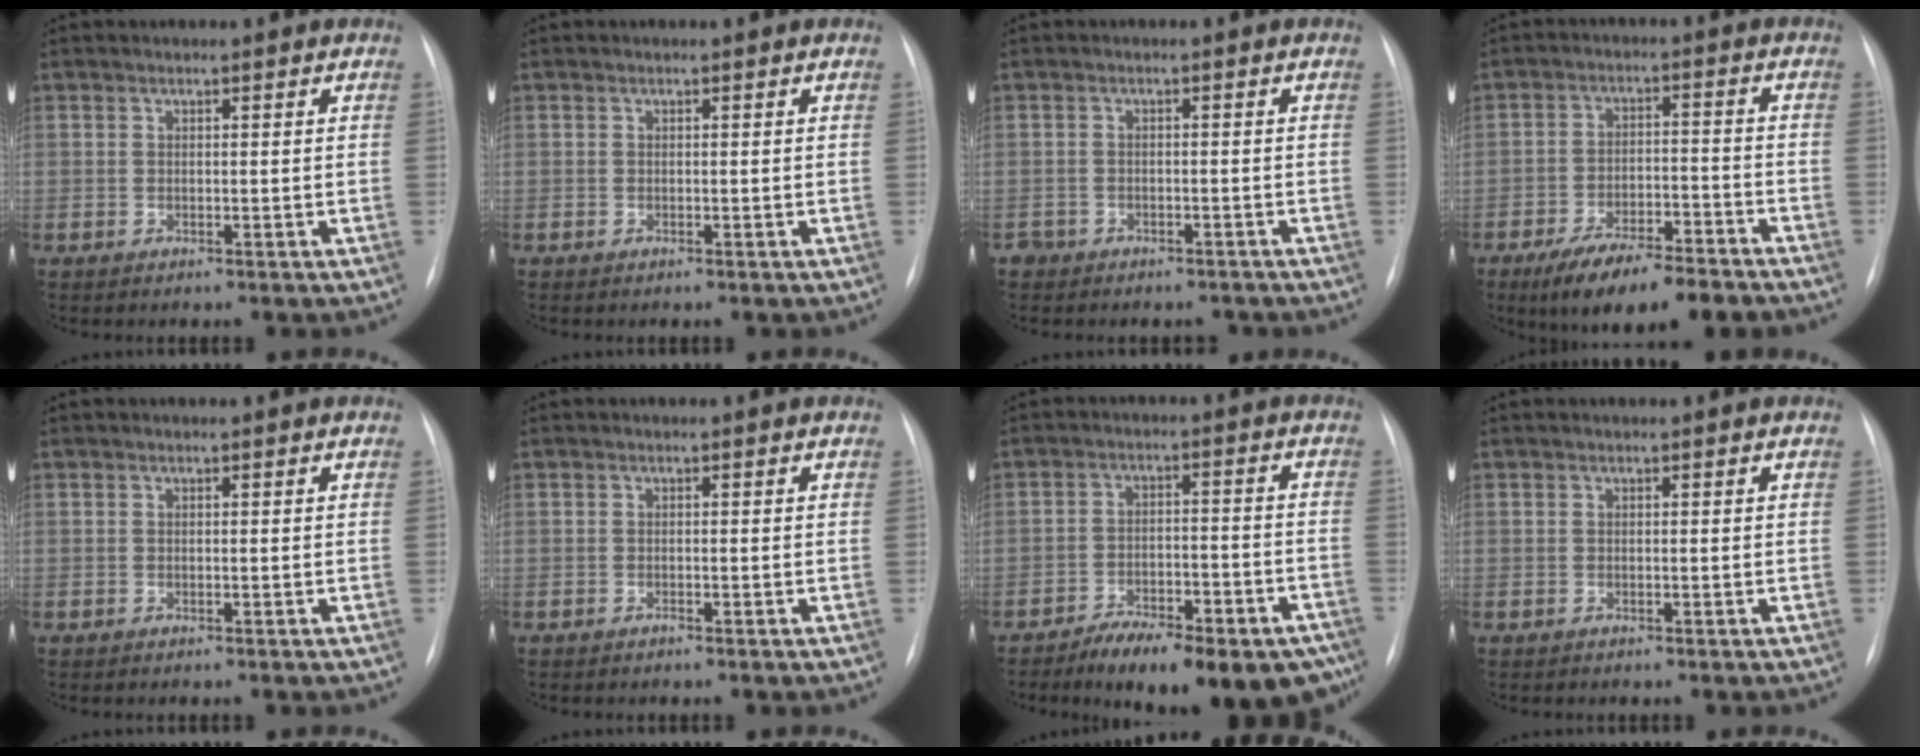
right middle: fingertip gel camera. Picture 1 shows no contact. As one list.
[{"total": 0.0}, {"total": 4.1, "force": [-3.4, 2.3, 0.1], "torque": [0.000, 0.013, -0.045]}, {"total": 11.8, "force": [-9.1, 3.0, 7.0], "torque": [-0.112, -0.008, -0.148]}, {"total": 0.0}, {"total": 0.0}, {"total": 17.5, "force": [-12.8, 6.0, 10.3], "torque": [-0.094, 0.023, -0.181]}, {"total": 0.0}]